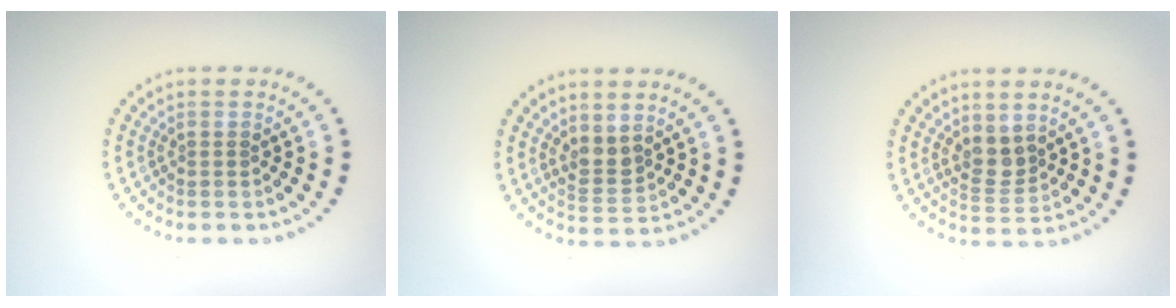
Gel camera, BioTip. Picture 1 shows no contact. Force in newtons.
{"total": 2.1, "press": 1.8, "slide": 1.1}
{"total": 2.2, "press": 1.8, "slide": 1.2}